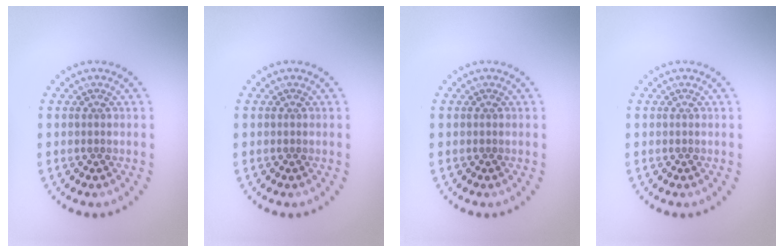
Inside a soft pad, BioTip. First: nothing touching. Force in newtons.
{"total": 0.0}
{"total": 0.0}
{"total": 0.0}